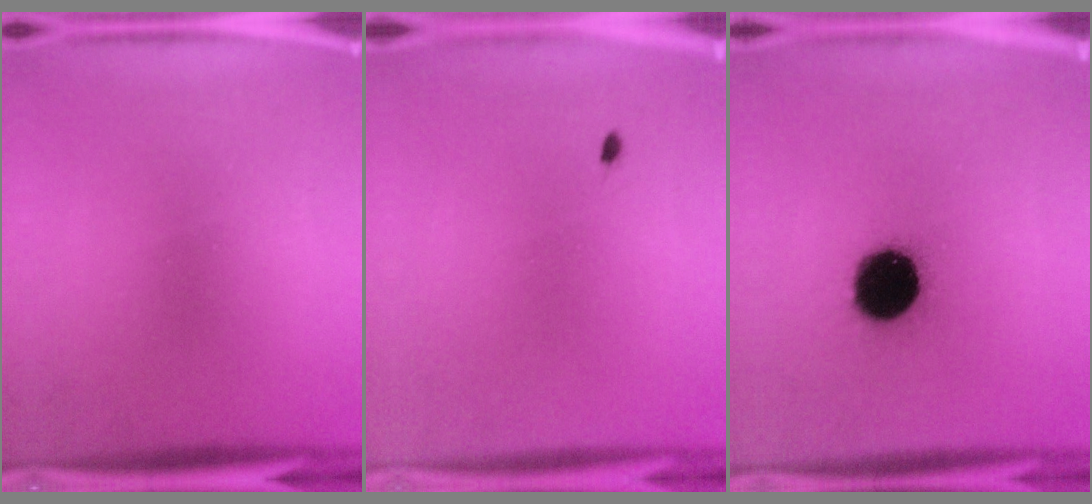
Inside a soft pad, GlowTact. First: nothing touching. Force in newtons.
{"total": 0.5}
{"total": 16.2}